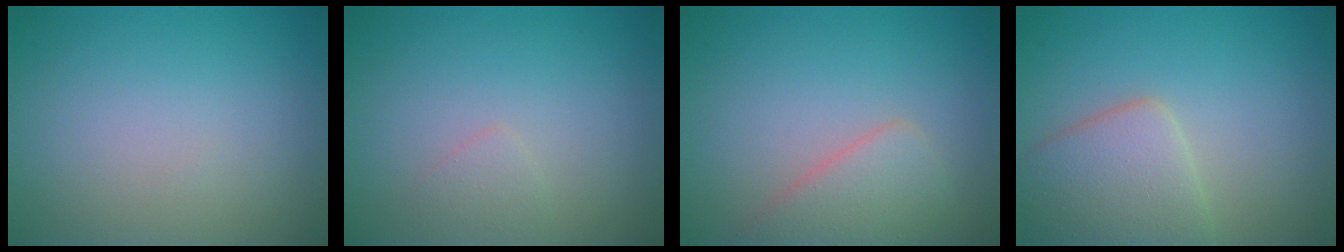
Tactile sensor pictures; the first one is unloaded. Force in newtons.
{"total": 0.8, "press": 0.8, "slide": 0.0}
{"total": 3.2, "press": 3.2, "slide": 0.1}
{"total": 4.5, "press": 4.5, "slide": 0.2}